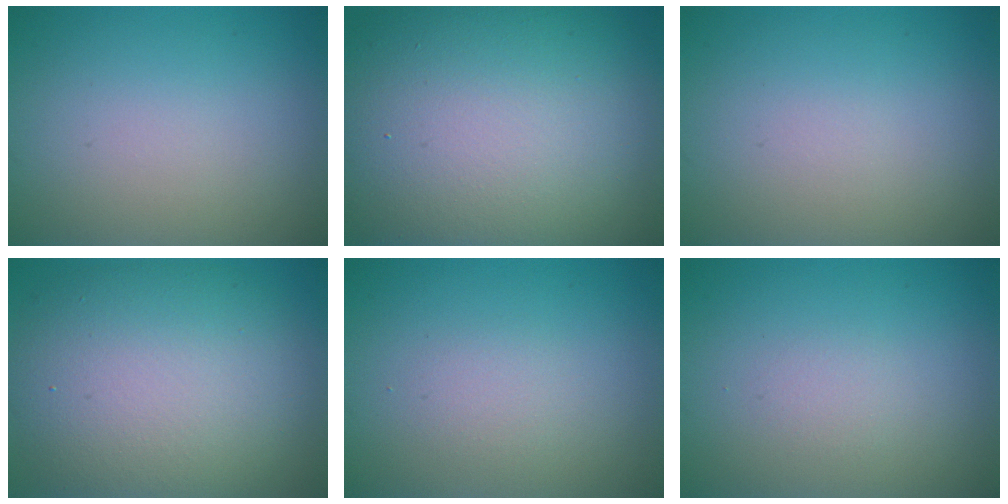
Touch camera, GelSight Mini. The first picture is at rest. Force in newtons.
{"total": 18.3, "press": 18.3, "slide": 0.7}
{"total": 0.0}
{"total": 11.5, "press": 11.5, "slide": 0.3}
{"total": 1.3, "press": 1.3, "slide": 0.0}
{"total": 0.9, "press": 0.9, "slide": 0.1}